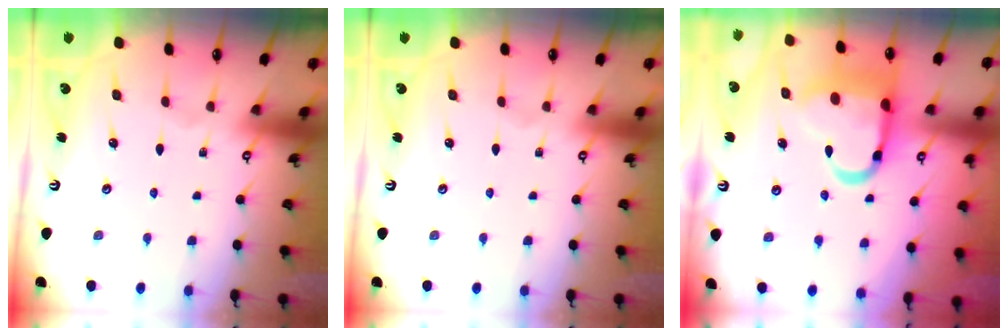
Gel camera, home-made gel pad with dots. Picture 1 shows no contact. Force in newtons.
{"total": 0.0}
{"total": 15.7, "press": 15.6, "slide": 1.7}